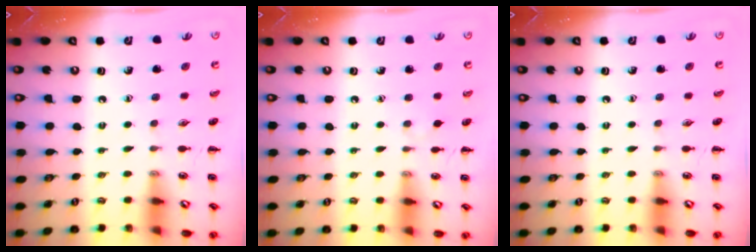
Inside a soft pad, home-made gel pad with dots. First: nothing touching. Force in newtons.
{"total": 2.3, "press": 2.1, "slide": 0.9}
{"total": 0.0}